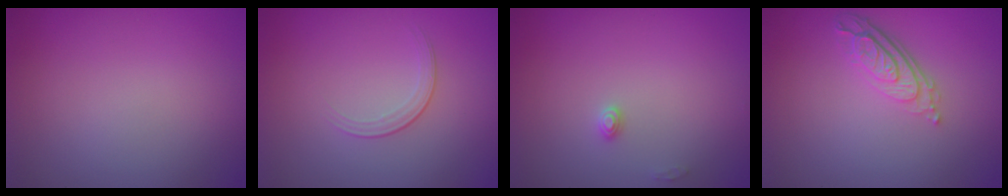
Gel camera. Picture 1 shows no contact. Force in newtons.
{"total": 1.5, "press": 0.7, "slide": 1.4}
{"total": 0.9, "press": 0.9, "slide": 0.1}
{"total": 3.7, "press": 2.7, "slide": 2.6}